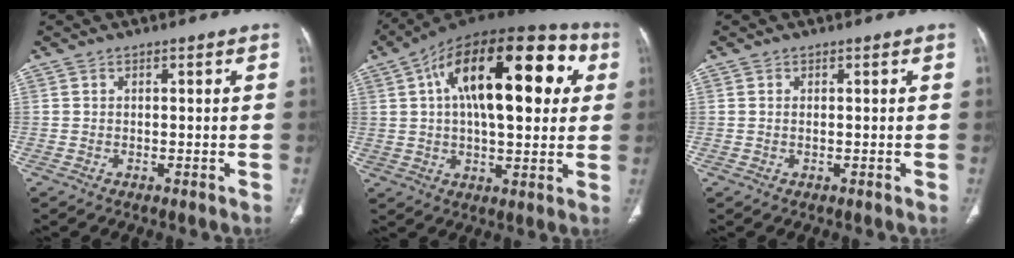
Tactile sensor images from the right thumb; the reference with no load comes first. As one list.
[{"total": 26.2, "force": [6.9, 12.1, 22.2], "torque": [-0.325, 0.032, 0.096]}, {"total": 0.0}]